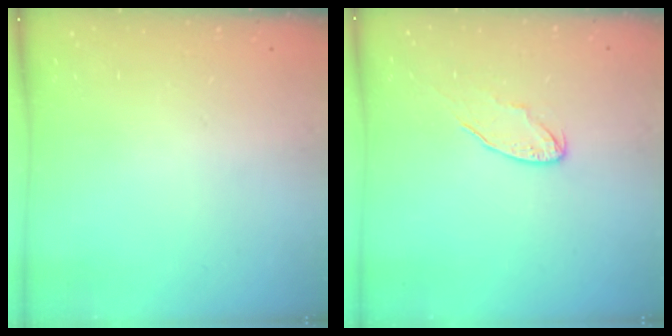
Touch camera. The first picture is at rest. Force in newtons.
{"total": 6.8, "press": 6.8, "slide": 0.6}